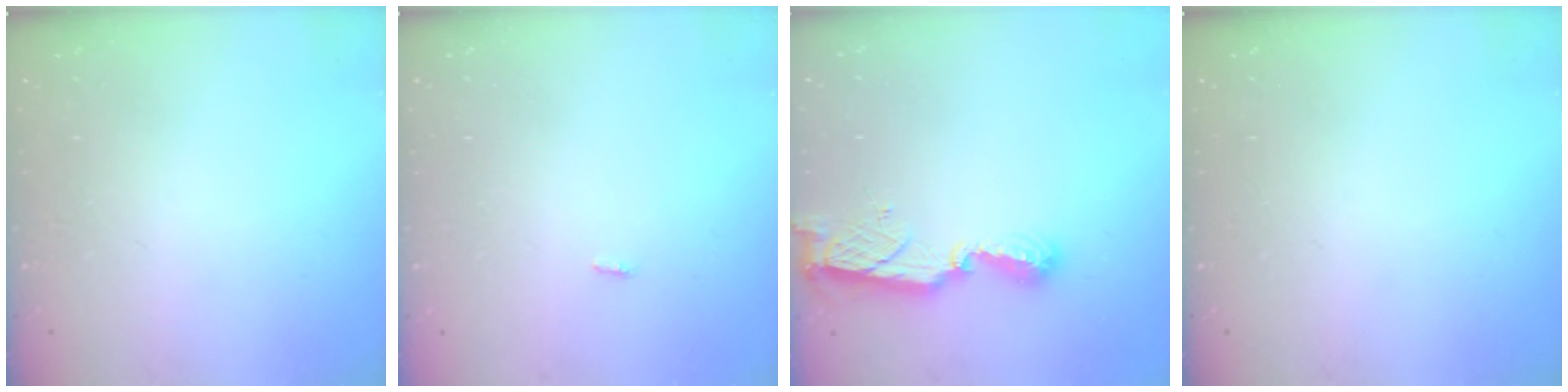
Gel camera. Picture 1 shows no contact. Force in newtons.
{"total": 2.8, "press": 1.8, "slide": 2.2}
{"total": 8.4, "press": 8.4, "slide": 0.8}
{"total": 0.0}